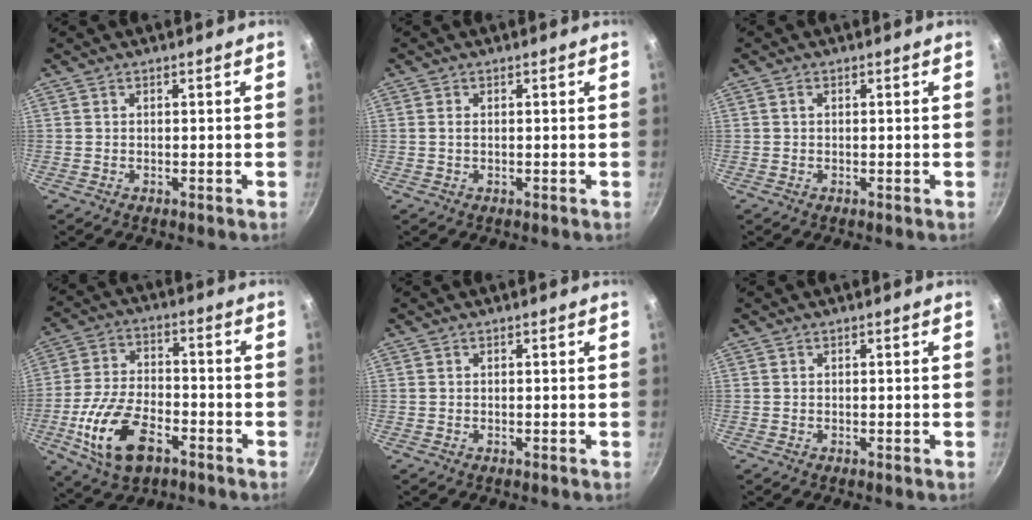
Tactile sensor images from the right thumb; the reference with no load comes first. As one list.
[{"total": 0.8, "force": [0.1, 0.4, 0.7], "torque": [-0.016, 0.000, 0.003]}, {"total": 0.6, "force": [0.1, 0.4, 0.4], "torque": [-0.007, 0.004, 0.002]}, {"total": 14.8, "force": [-6.3, 7.9, 10.8], "torque": [-0.201, 0.026, -0.120]}, {"total": 0.0}, {"total": 0.0}]